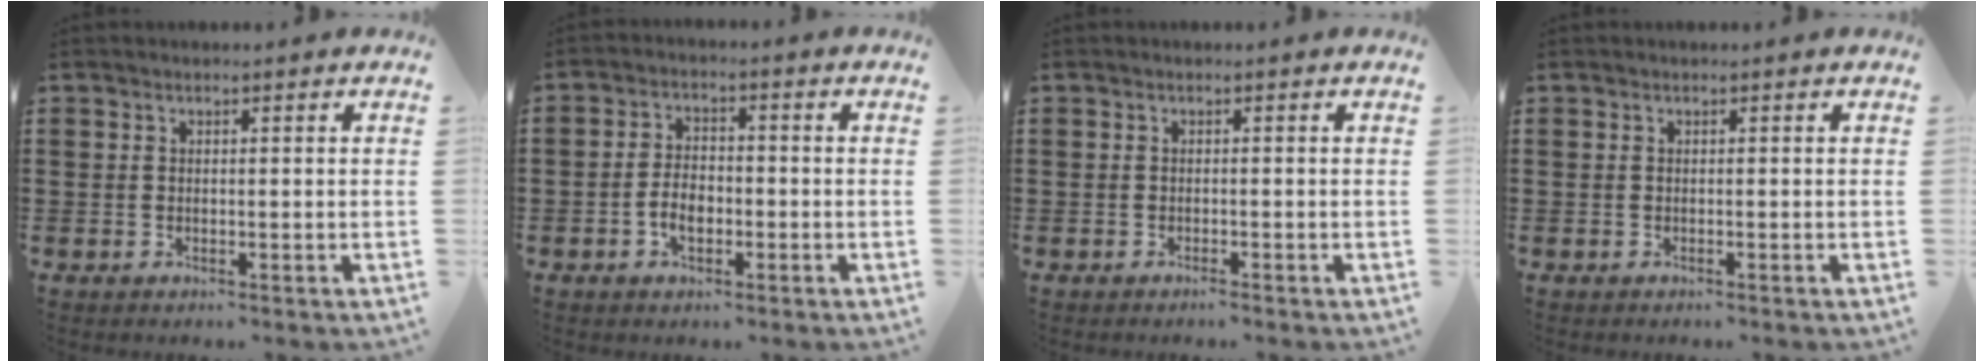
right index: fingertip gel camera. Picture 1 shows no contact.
{"total": 4.1, "force": [-1.5, 2.2, 3.1], "torque": [-0.074, -0.003, -0.030]}
{"total": 0.6, "force": [-0.5, 0.0, 0.1], "torque": [-0.003, -0.003, -0.011]}
{"total": 0.0}